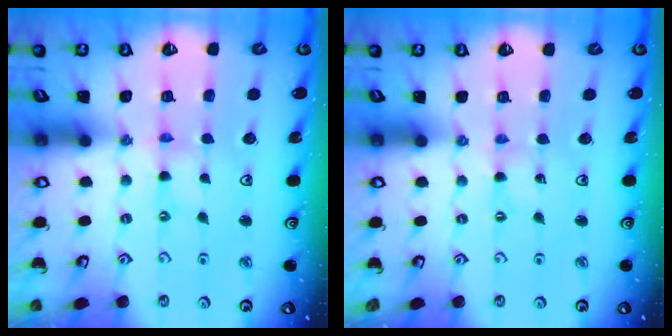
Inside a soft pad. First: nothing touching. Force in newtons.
{"total": 0.0}